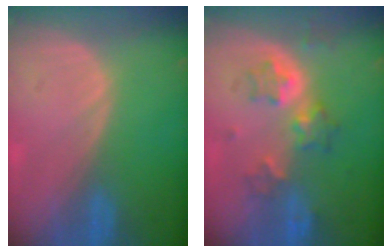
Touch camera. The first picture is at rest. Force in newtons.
{"total": 6.5, "press": 5.7, "slide": 3.2}